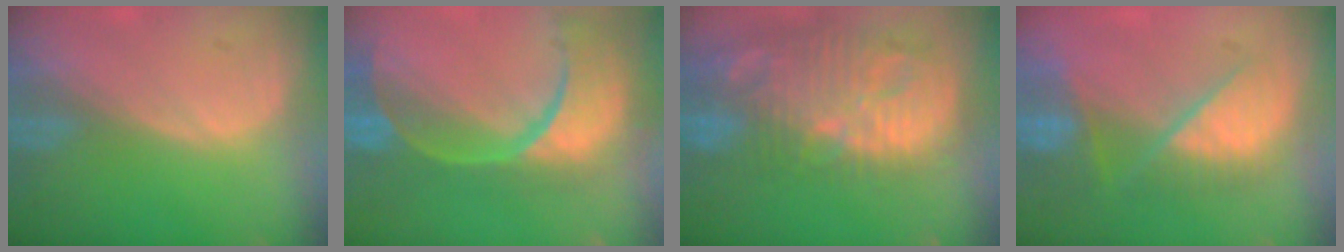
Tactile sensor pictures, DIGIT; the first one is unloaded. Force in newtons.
{"total": 13.9, "press": 11.0, "slide": 8.4}
{"total": 14.4, "press": 12.5, "slide": 7.1}
{"total": 9.8, "press": 8.3, "slide": 5.2}